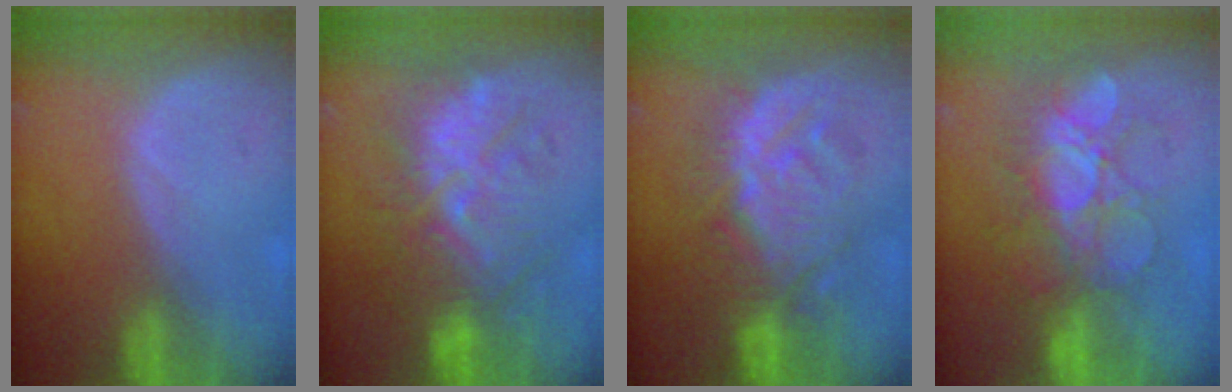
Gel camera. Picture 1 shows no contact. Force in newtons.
{"total": 9.8, "press": 9.7, "slide": 1.0}
{"total": 9.5, "press": 9.4, "slide": 0.5}
{"total": 9.1, "press": 8.6, "slide": 3.1}